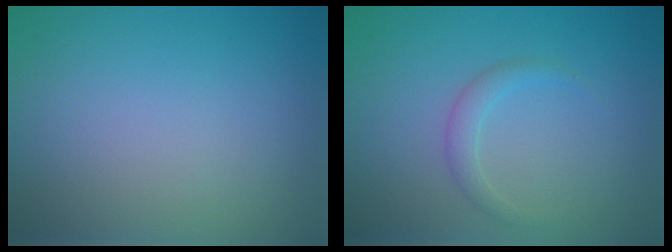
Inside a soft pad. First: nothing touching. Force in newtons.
{"total": 1.4, "press": 1.4, "slide": 0.1}